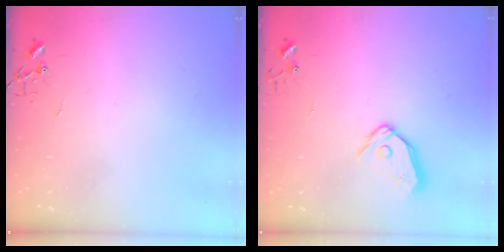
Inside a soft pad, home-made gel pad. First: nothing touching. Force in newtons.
{"total": 9.4, "press": 9.4, "slide": 0.7}